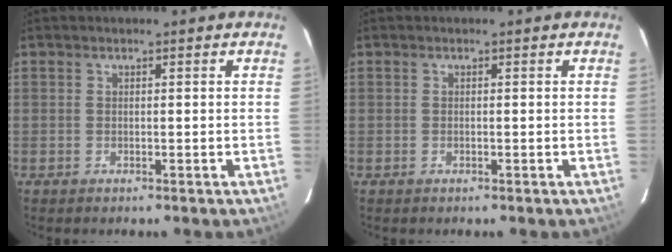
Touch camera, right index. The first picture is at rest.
{"total": 0.0}